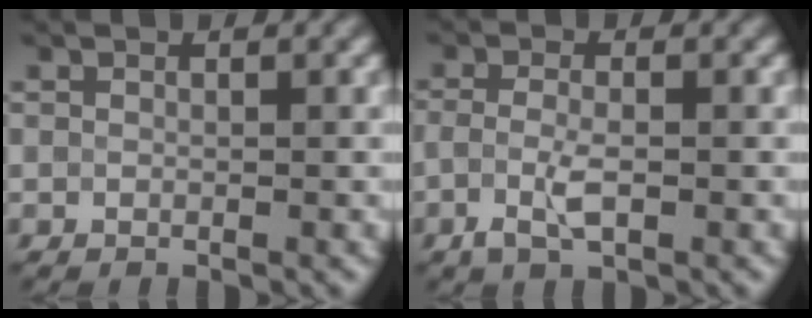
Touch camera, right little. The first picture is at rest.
{"total": 2.5, "force": [-0.9, 0.8, 2.2], "torque": [-0.052, -0.006, -0.017]}